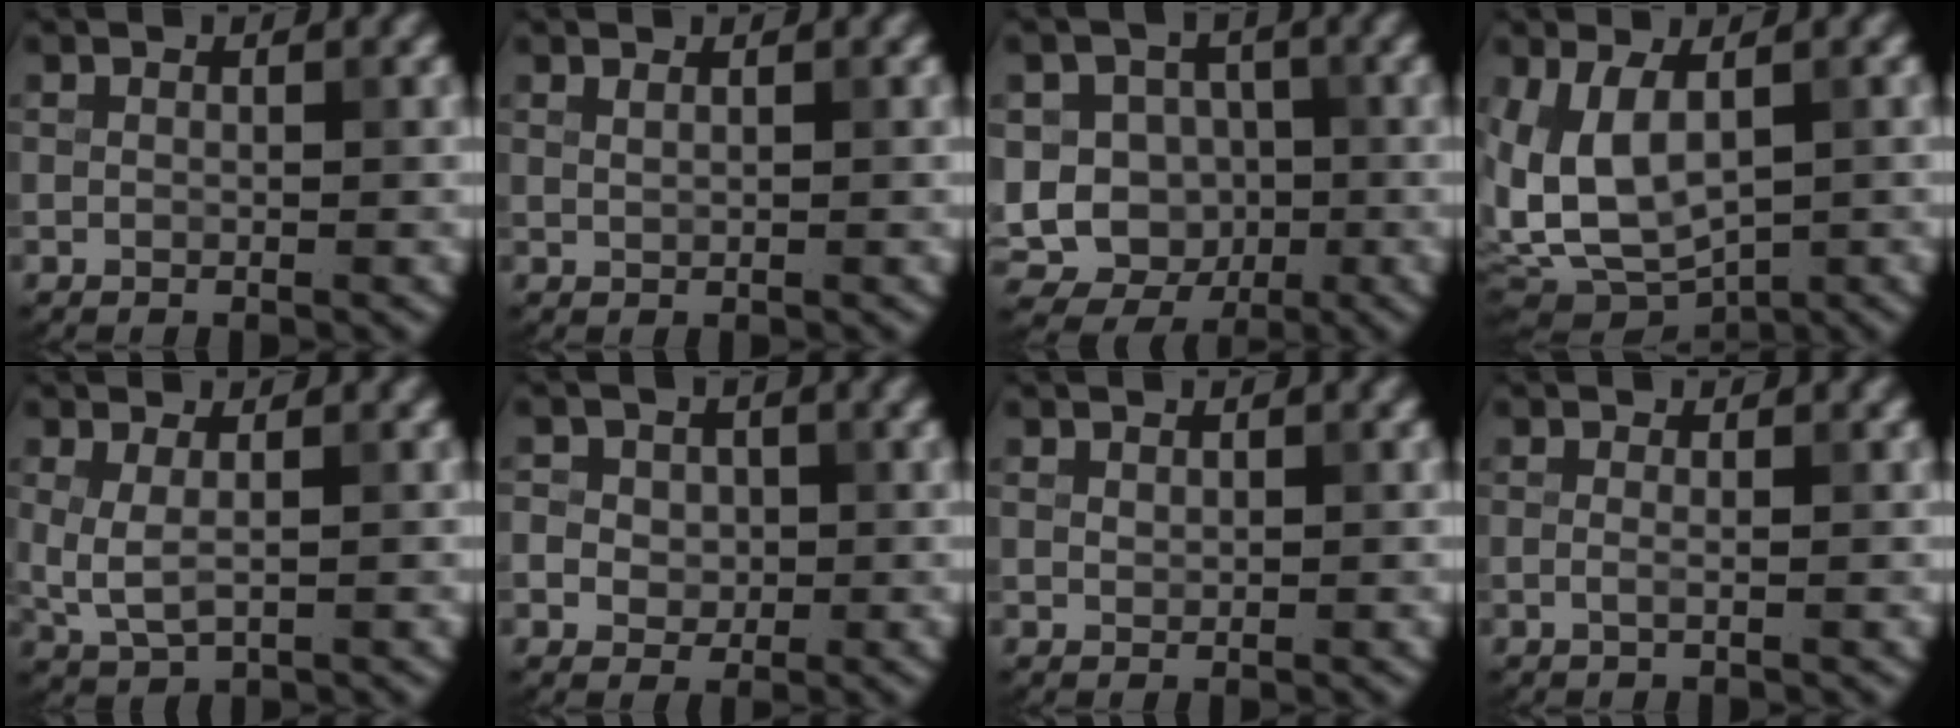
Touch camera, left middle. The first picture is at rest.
{"total": 0.7, "force": [0.5, 0.2, 0.4], "torque": [-0.003, -0.001, 0.008]}
{"total": 12.0, "force": [-1.4, 11.1, 4.5], "torque": [-0.103, 0.017, -0.044]}
{"total": 6.6, "force": [0.2, 3.5, 5.7], "torque": [-0.124, -0.010, 0.013]}
{"total": 2.4, "force": [0.3, 1.0, 2.2], "torque": [-0.054, -0.004, 0.008]}
{"total": 3.8, "force": [0.6, 3.4, 1.7], "torque": [-0.016, 0.020, -0.005]}
{"total": 0.6, "force": [0.4, 0.4, 0.3], "torque": [-0.007, 0.000, 0.009]}
{"total": 0.8, "force": [-0.1, 0.2, 0.8], "torque": [-0.018, -0.006, -0.006]}